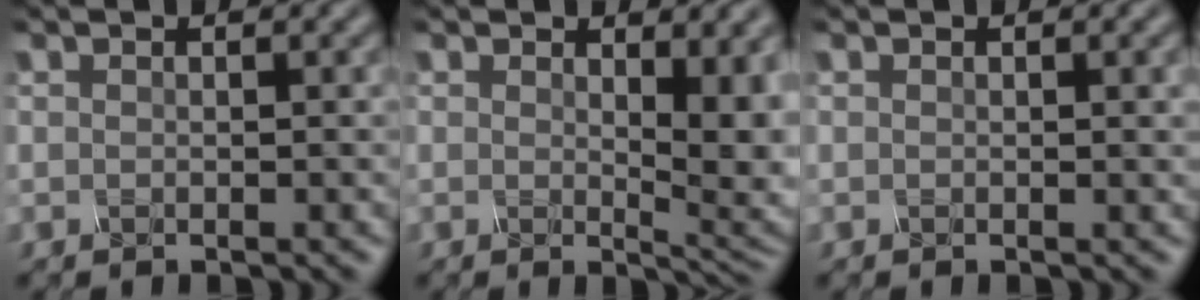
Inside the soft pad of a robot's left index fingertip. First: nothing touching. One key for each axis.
{"total": 5.6, "fx": 1.0, "fy": 1.8, "fz": 5.2, "tx": -0.064, "ty": -0.012, "tz": 0.022}
{"total": 0.9, "fx": 0.2, "fy": 0.1, "fz": 0.8, "tx": -0.009, "ty": 0.000, "tz": 0.001}